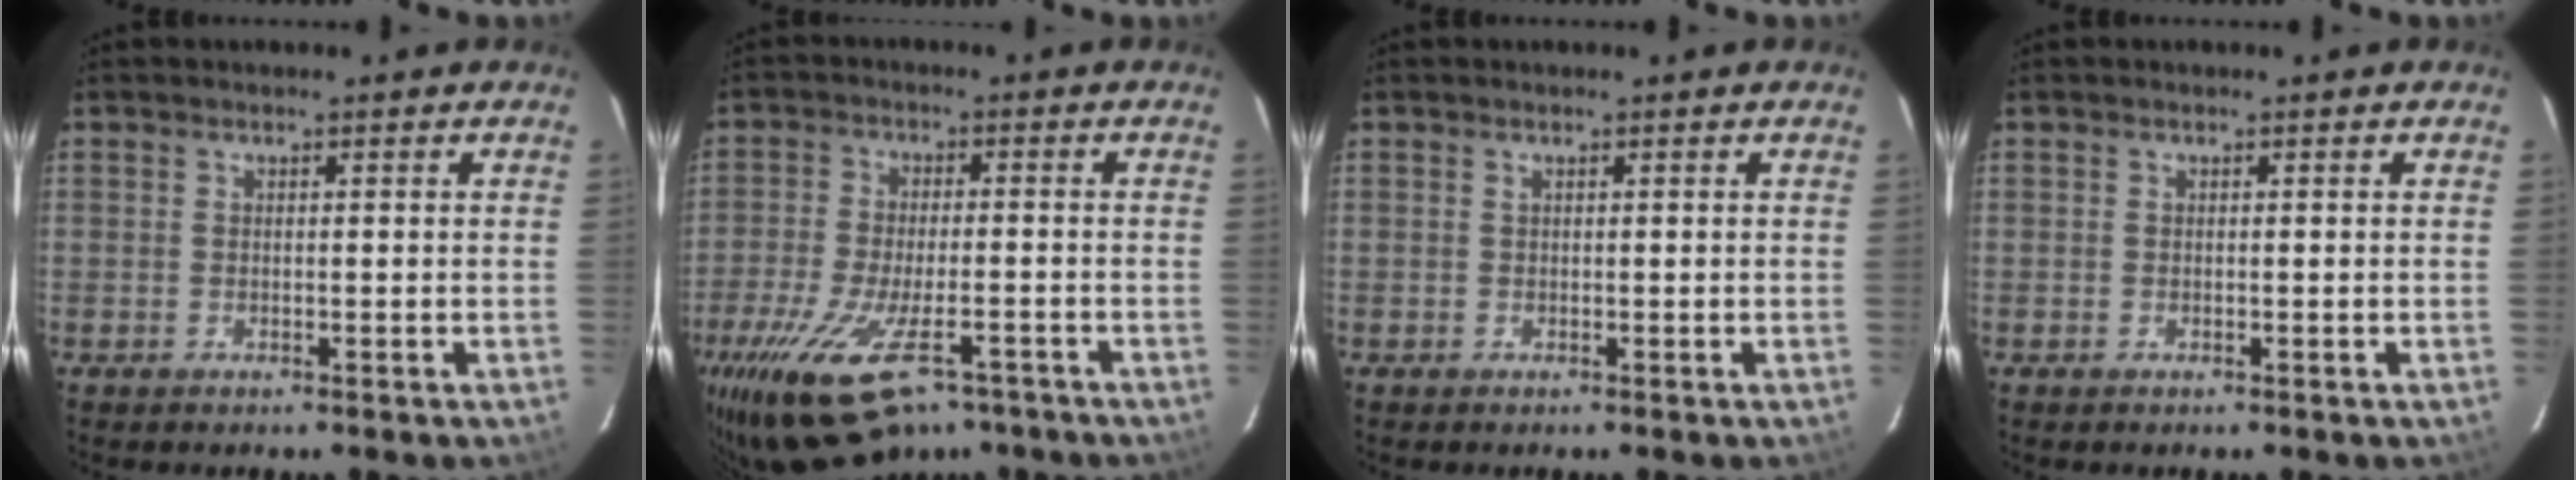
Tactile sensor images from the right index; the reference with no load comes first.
{"total": 16.5, "force": [-10.6, 6.5, 10.9], "torque": [-0.224, -0.042, -0.177]}
{"total": 0.0}
{"total": 0.0}